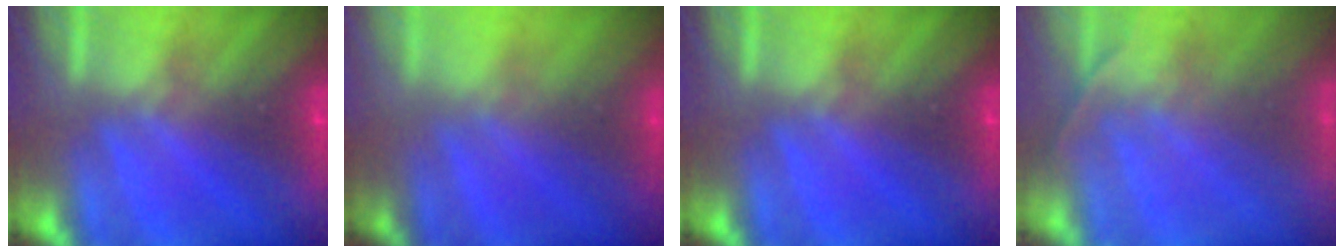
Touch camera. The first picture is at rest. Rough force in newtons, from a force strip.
{"total": 2.5}
{"total": 0.0}
{"total": 1.8}